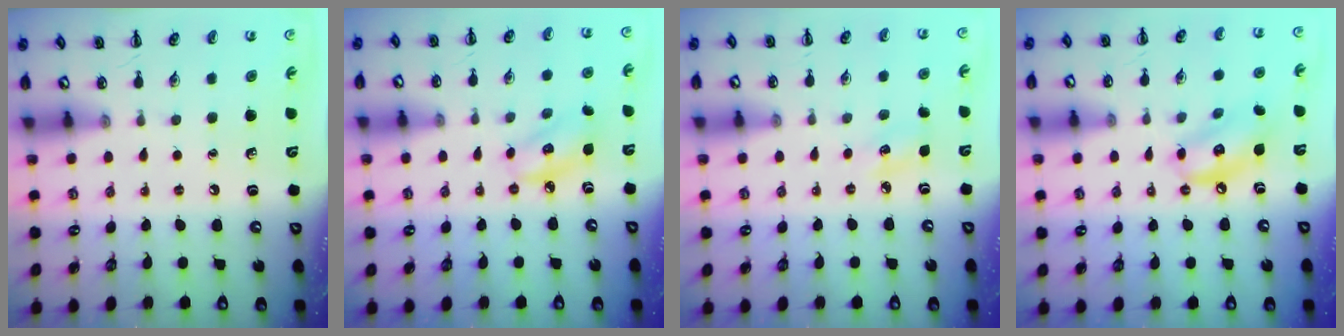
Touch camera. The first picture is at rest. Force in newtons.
{"total": 4.9, "press": 4.8, "slide": 0.8}
{"total": 4.4, "press": 4.2, "slide": 1.3}
{"total": 10.2, "press": 10.1, "slide": 1.2}